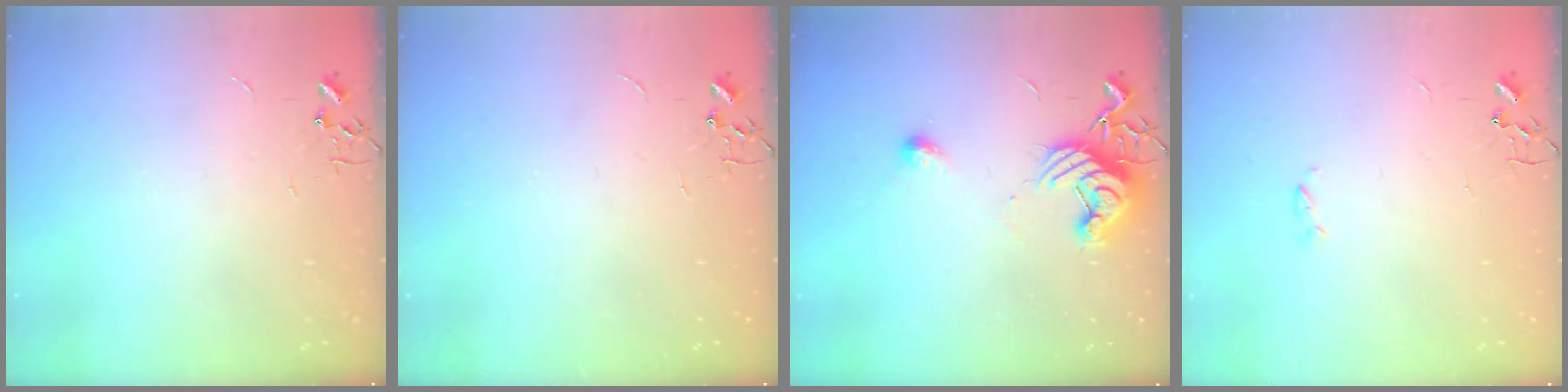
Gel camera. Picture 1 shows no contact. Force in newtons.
{"total": 0.0}
{"total": 11.2, "press": 11.1, "slide": 1.4}
{"total": 2.4, "press": 2.4, "slide": 0.5}